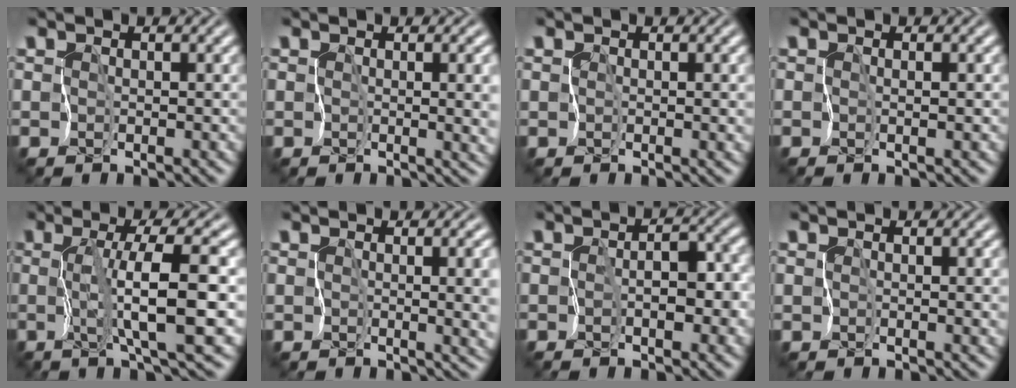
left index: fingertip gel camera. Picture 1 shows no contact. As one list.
[{"total": 6.1, "force": [0.3, 2.8, 5.4], "torque": [-0.055, -0.014, 0.018]}, {"total": 2.0, "force": [0.2, 1.0, 1.8], "torque": [-0.023, -0.007, 0.006]}, {"total": 0.7, "force": [-0.2, 0.1, 0.7], "torque": [-0.010, -0.004, -0.001]}, {"total": 6.2, "force": [-0.5, 0.6, 6.2], "torque": [-0.095, 0.000, -0.012]}, {"total": 6.8, "force": [0.3, 3.2, 6.0], "torque": [-0.059, -0.015, 0.017]}, {"total": 4.8, "force": [-1.0, 2.8, 3.7], "torque": [-0.028, 0.009, -0.018]}, {"total": 2.7, "force": [0.2, 1.3, 2.3], "torque": [-0.031, -0.007, 0.009]}]